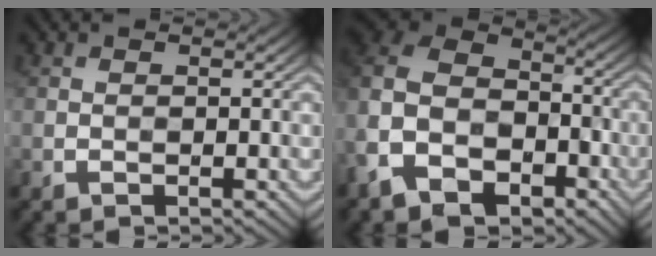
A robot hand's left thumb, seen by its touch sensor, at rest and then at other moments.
{"total": 13.7, "force": [-7.1, 9.2, 7.2], "torque": [-0.203, -0.044, -0.125]}